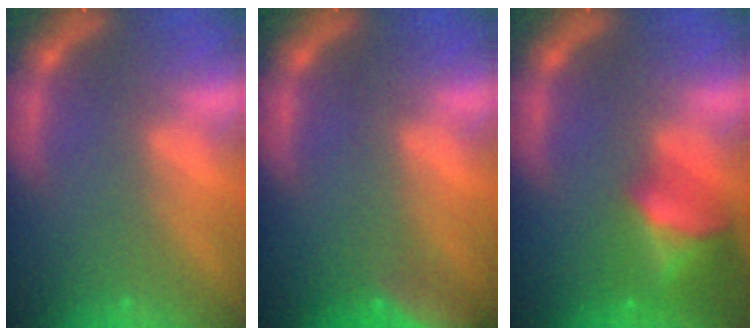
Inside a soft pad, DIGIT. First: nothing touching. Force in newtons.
{"total": 7.0}
{"total": 7.0}